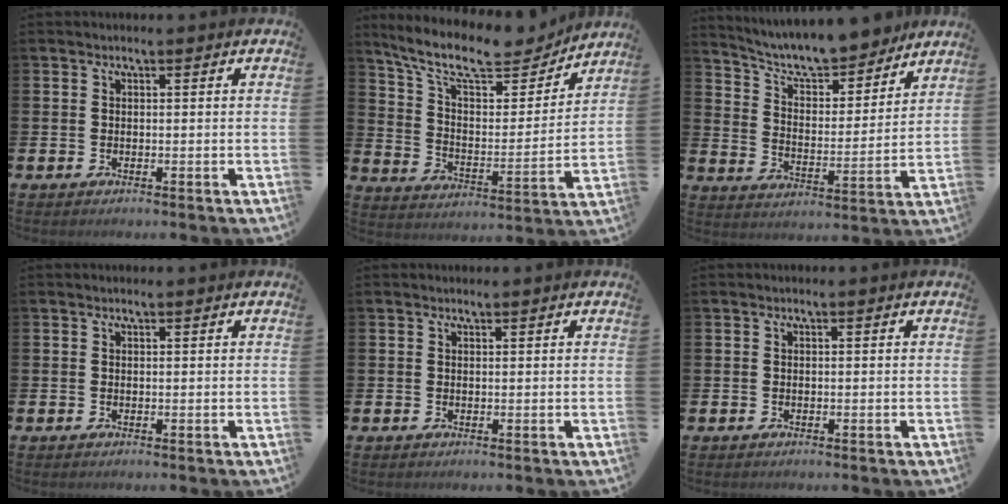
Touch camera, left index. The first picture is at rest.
{"total": 12.1, "force": [10.5, 3.3, 4.9], "torque": [-0.127, -0.064, 0.181]}
{"total": 9.0, "force": [8.3, 2.0, 2.6], "torque": [-0.074, -0.061, 0.143]}
{"total": 0.0}
{"total": 0.6, "force": [0.6, 0.1, 0.0], "torque": [0.013, -0.005, 0.008]}
{"total": 0.0}